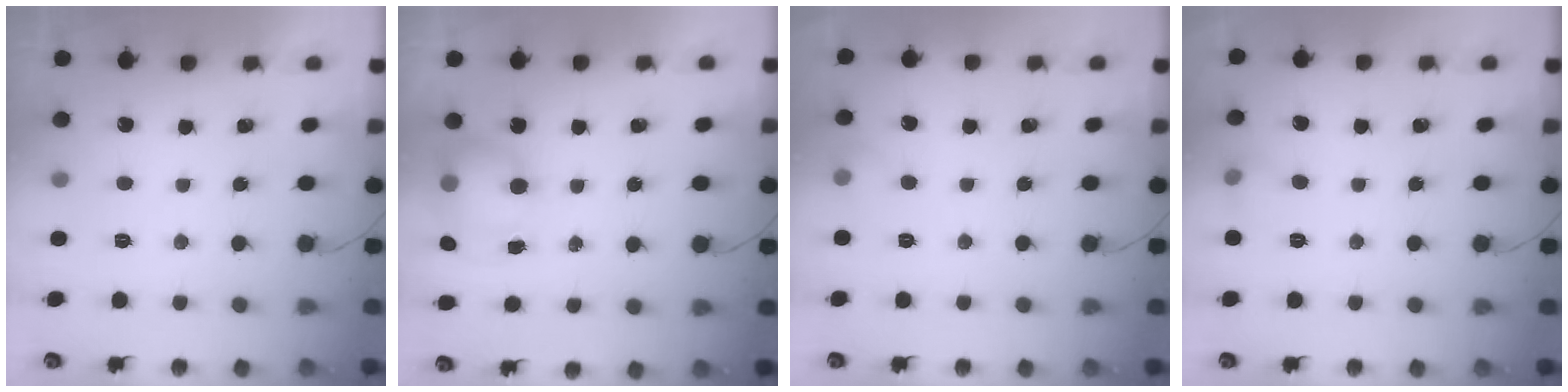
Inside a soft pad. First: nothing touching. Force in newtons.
{"total": 11.7, "press": 8.7, "slide": 7.8}
{"total": 6.8, "press": 4.2, "slide": 5.3}
{"total": 5.2, "press": 5.0, "slide": 1.4}